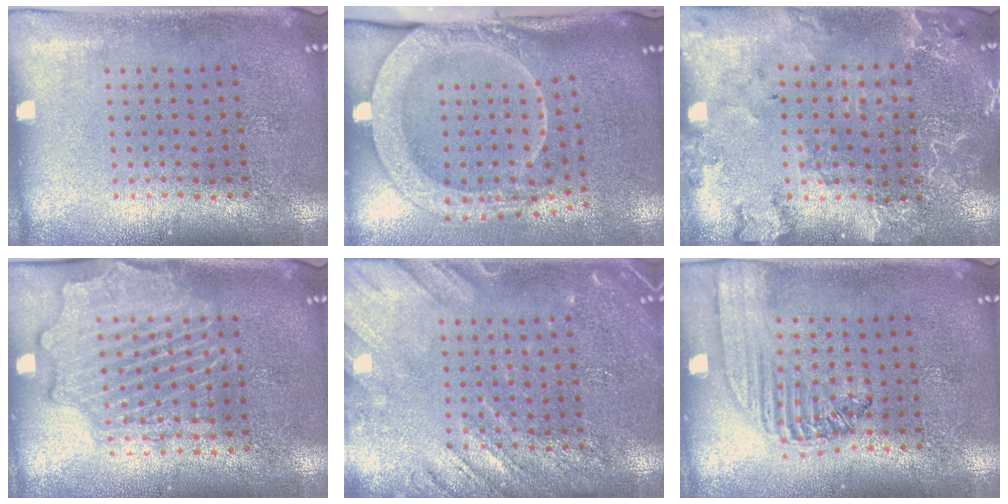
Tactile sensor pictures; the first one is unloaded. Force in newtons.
{"total": 2.8, "press": 2.2, "slide": 1.8}
{"total": 2.3, "press": 2.2, "slide": 0.4}
{"total": 2.3, "press": 2.3, "slide": 0.4}
{"total": 2.9, "press": 2.8, "slide": 0.3}
{"total": 1.6, "press": 1.4, "slide": 0.7}